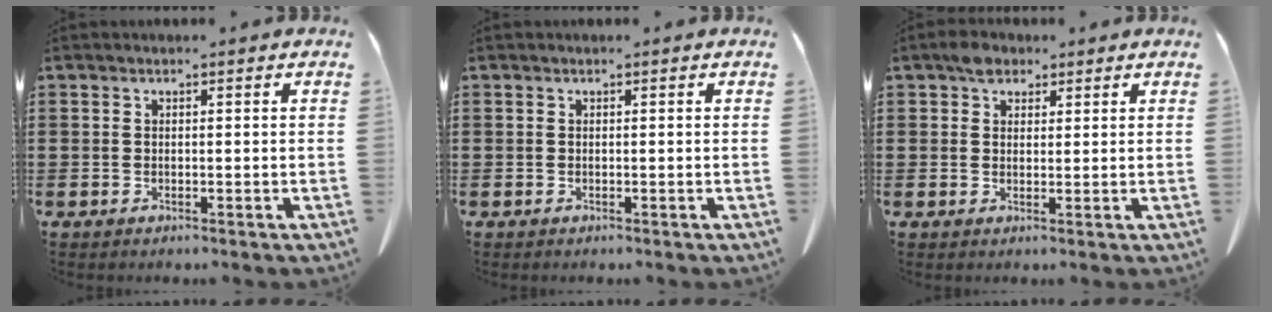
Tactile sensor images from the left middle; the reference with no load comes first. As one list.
[{"total": 0.0}, {"total": 2.9, "force": [2.1, 1.8, 0.9], "torque": [-0.015, 0.004, 0.039]}]